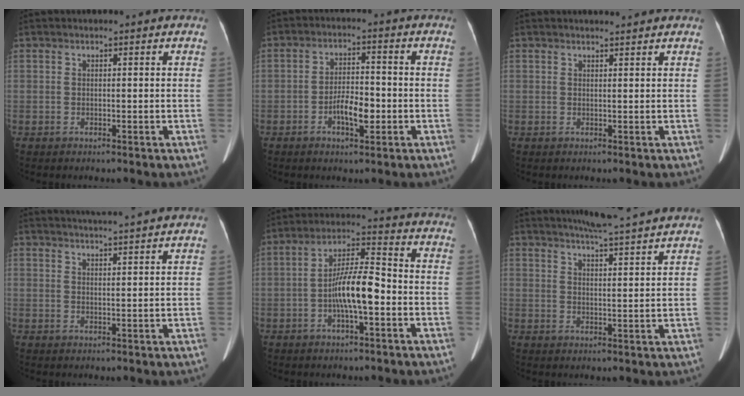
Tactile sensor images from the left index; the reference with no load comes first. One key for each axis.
{"total": 5.5, "fx": -2.1, "fy": 2.0, "fz": 4.7, "tx": -0.088, "ty": 0.002, "tz": -0.037}
{"total": 1.6, "fx": 1.6, "fy": 0.1, "fz": 0.3, "tx": -0.009, "ty": 0.004, "tz": 0.022}
{"total": 10.5, "fx": 9.8, "fy": -0.8, "fz": 3.8, "tx": -0.063, "ty": 0.017, "tz": 0.124}
{"total": 8.8, "fx": -2.5, "fy": 1.9, "fz": 8.2, "tx": -0.160, "ty": 0.013, "tz": -0.050}
{"total": 11.9, "fx": 10.7, "fy": -0.5, "fz": 5.1, "tx": -0.084, "ty": 0.014, "tz": 0.136}